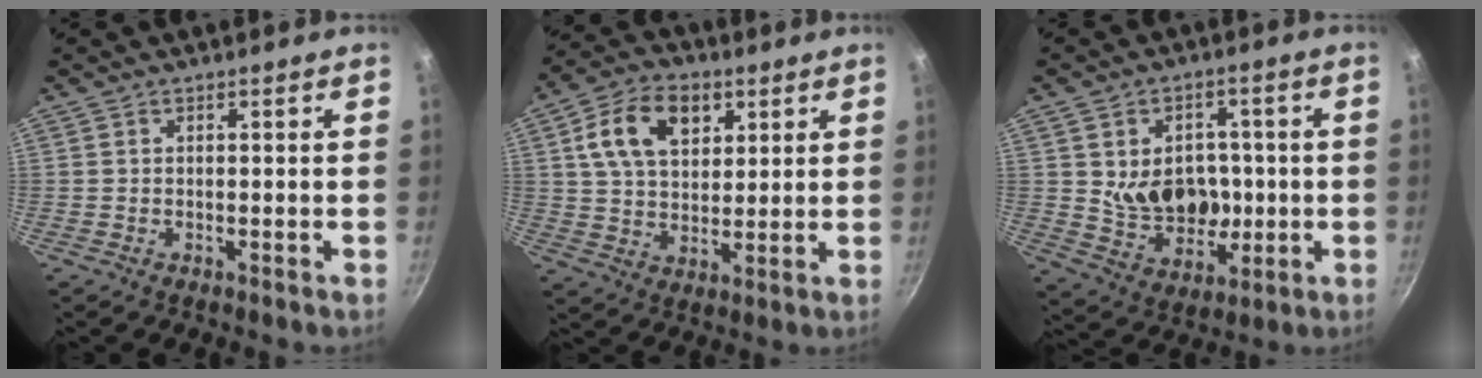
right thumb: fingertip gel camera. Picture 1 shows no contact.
{"total": 13.3, "force": [4.8, 8.8, 8.8], "torque": [-0.128, -0.001, 0.078]}
{"total": 12.7, "force": [0.2, 9.9, 7.9], "torque": [-0.083, -0.004, 0.020]}